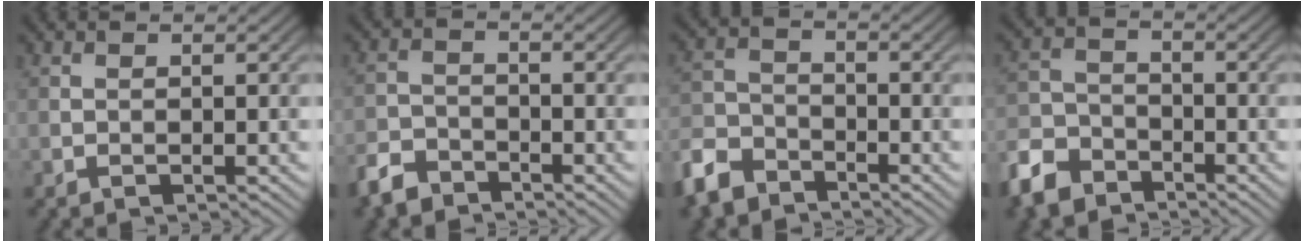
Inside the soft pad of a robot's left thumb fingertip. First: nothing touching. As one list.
[{"total": 4.7, "force": [-3.9, 2.1, 1.5], "torque": [-0.032, -0.005, -0.089]}, {"total": 7.4, "force": [-5.8, 3.7, 2.9], "torque": [-0.074, -0.010, -0.133]}, {"total": 7.5, "force": [-5.6, 4.0, 3.0], "torque": [-0.078, -0.010, -0.128]}]